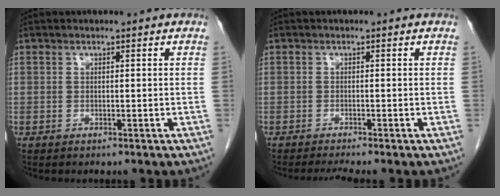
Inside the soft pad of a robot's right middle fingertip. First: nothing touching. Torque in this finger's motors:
{"motor_torque": [0.12, -0.02, 0.00, 0.02]}